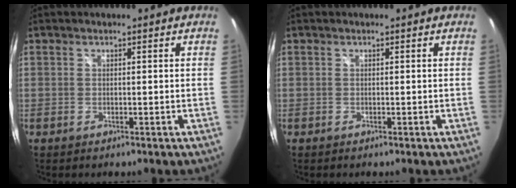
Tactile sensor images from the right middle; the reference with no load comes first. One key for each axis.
{"total": 0.0}